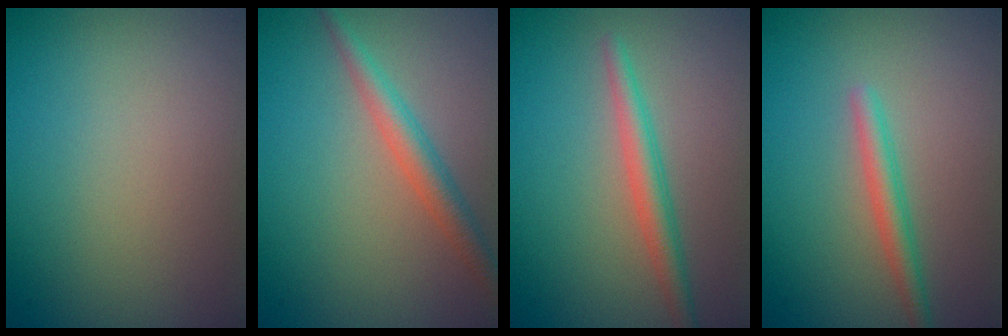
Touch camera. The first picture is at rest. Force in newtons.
{"total": 2.7, "press": 2.7, "slide": 0.0}
{"total": 2.5, "press": 2.5, "slide": 0.0}
{"total": 2.0, "press": 2.0, "slide": 0.1}